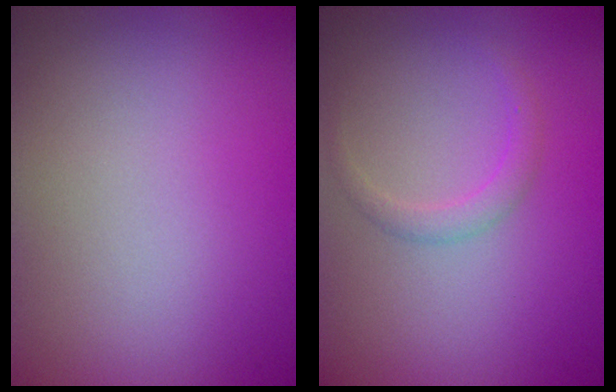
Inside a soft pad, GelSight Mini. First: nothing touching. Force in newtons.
{"total": 1.4, "press": 1.4, "slide": 0.1}